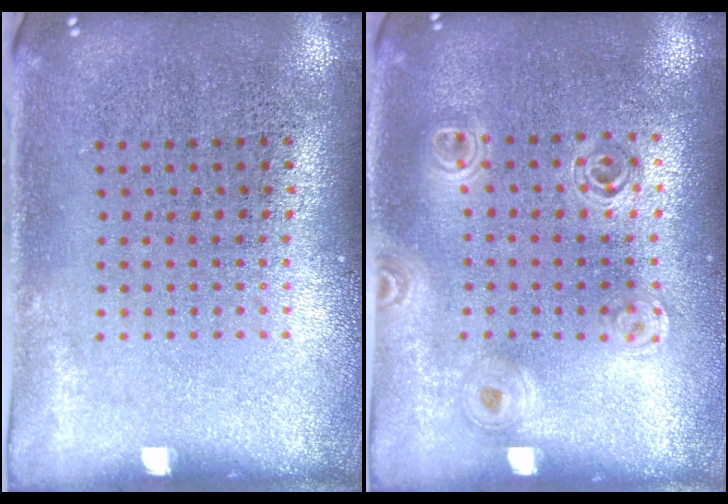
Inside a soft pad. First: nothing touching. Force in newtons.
{"total": 1.4, "press": 1.3, "slide": 0.5}